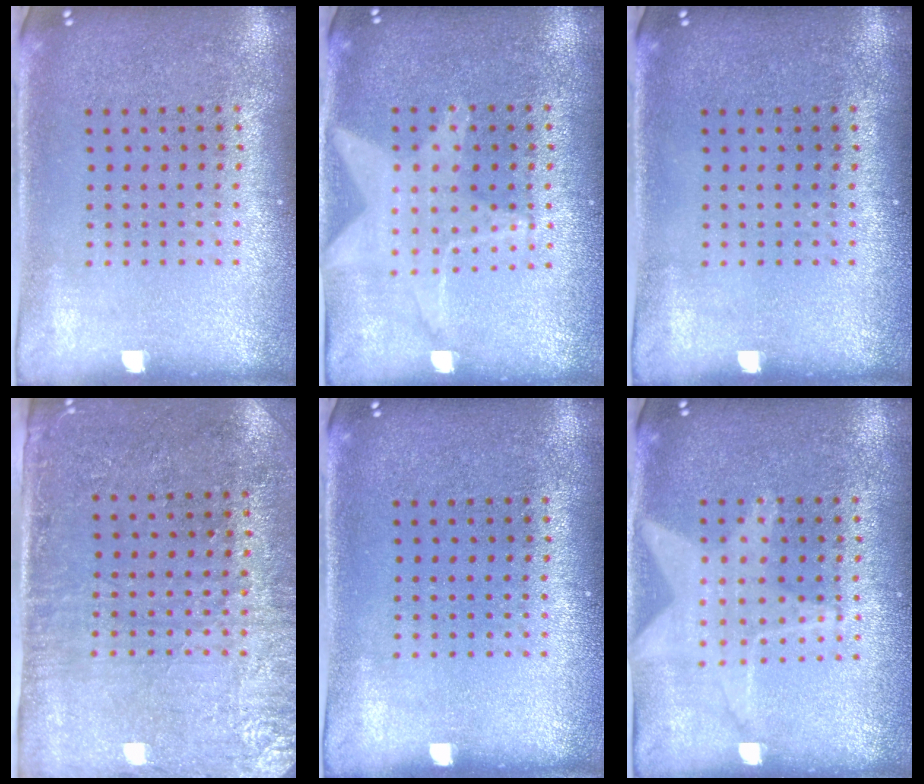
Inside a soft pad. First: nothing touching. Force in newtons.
{"total": 1.1, "press": 1.1, "slide": 0.1}
{"total": 0.0}
{"total": 2.8, "press": 2.4, "slide": 1.4}
{"total": 0.0}
{"total": 1.3, "press": 1.2, "slide": 0.3}